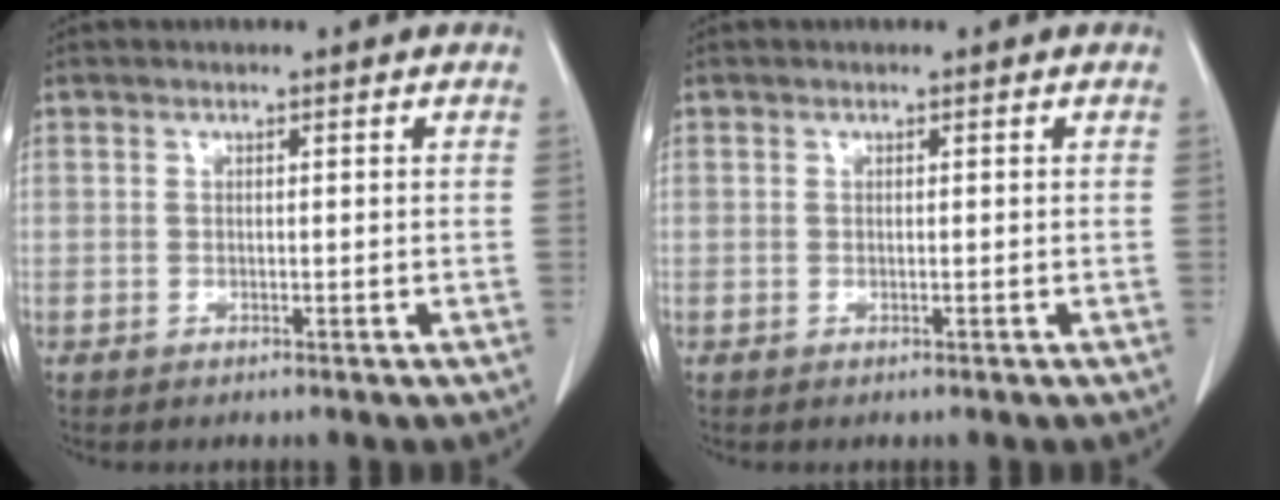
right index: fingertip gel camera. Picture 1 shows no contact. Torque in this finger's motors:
{"motor_torque": [0.00, 0.00, 0.01, 0.00]}